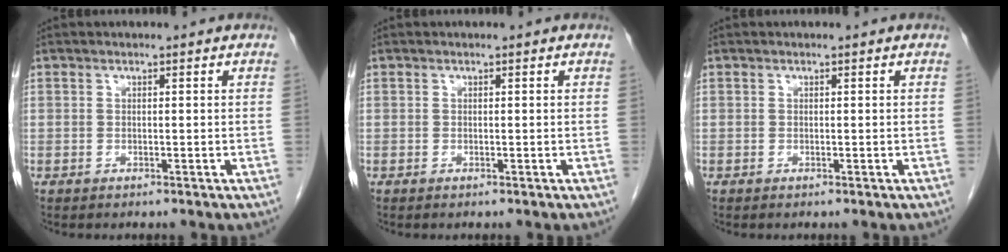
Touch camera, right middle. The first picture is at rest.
{"total": 0.0}
{"total": 0.0}